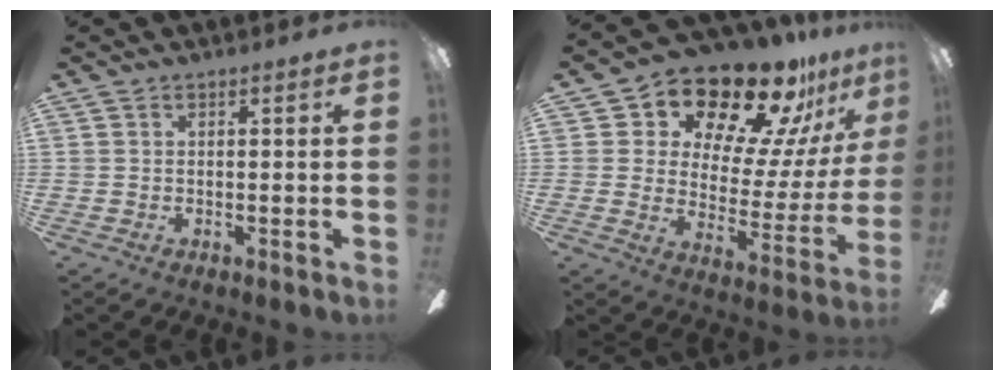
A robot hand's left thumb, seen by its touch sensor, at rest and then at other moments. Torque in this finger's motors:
{"motor_torque": [1.27, 1.20, 1.21, -1.56, 0.15]}